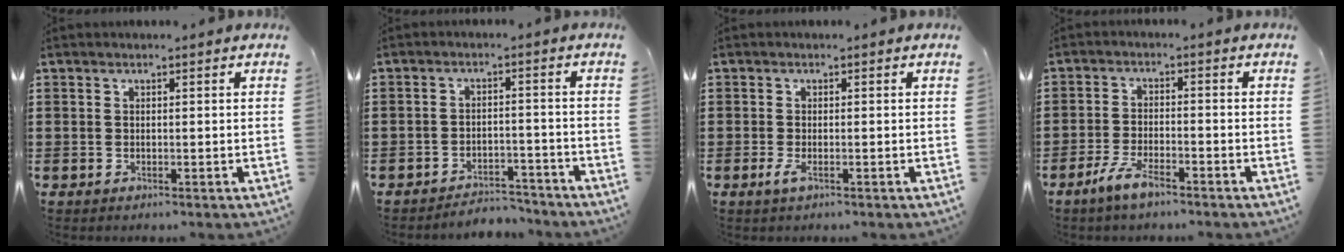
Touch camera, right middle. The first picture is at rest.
{"total": 3.8, "force": [-3.8, 0.4, 0.1], "torque": [-0.007, 0.005, -0.081]}
{"total": 1.5, "force": [-0.6, 0.3, 1.3], "torque": [-0.039, -0.007, -0.015]}
{"total": 4.7, "force": [-3.4, 1.0, 3.1], "torque": [-0.069, -0.001, -0.066]}